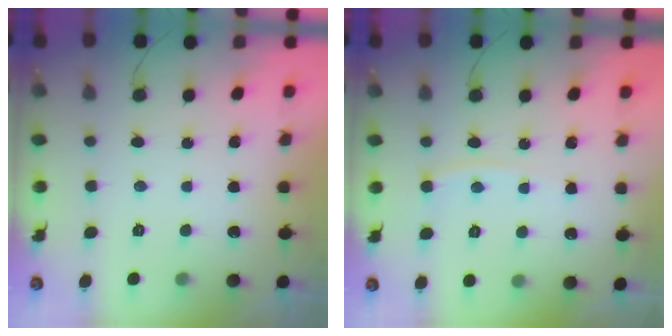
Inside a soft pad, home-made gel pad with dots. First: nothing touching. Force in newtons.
{"total": 5.7, "press": 5.6, "slide": 0.6}